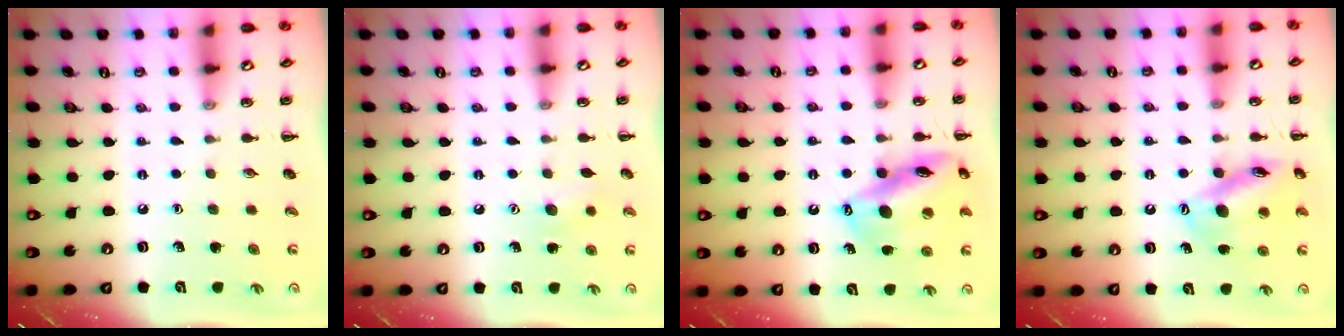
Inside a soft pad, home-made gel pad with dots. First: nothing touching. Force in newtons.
{"total": 7.4, "press": 7.1, "slide": 1.9}
{"total": 16.1, "press": 15.7, "slide": 3.7}
{"total": 14.2, "press": 14.0, "slide": 2.6}